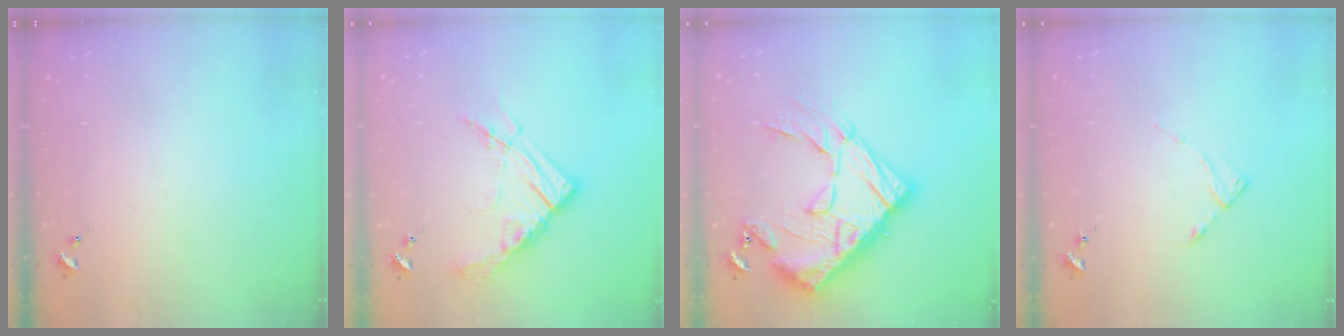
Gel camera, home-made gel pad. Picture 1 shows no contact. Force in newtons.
{"total": 14.1, "press": 14.0, "slide": 1.5}
{"total": 30.1, "press": 30.0, "slide": 2.9}
{"total": 2.7, "press": 2.7, "slide": 0.3}